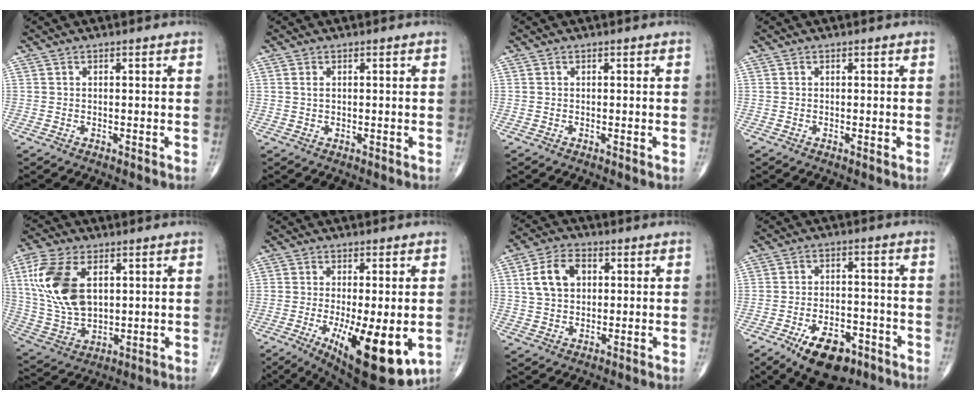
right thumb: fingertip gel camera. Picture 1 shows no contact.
{"total": 1.0, "force": [0.4, 0.6, 0.7], "torque": [-0.017, 0.003, 0.010]}
{"total": 0.0}
{"total": 0.0}
{"total": 16.3, "force": [4.5, 9.7, 12.4], "torque": [-0.251, -0.010, 0.094]}
{"total": 15.7, "force": [-4.4, 5.1, 14.2], "torque": [-0.198, -0.025, -0.051]}
{"total": 8.9, "force": [2.2, 6.1, 6.0], "torque": [-0.102, 0.007, 0.038]}
{"total": 12.1, "force": [-7.0, 6.2, 7.6], "torque": [-0.100, 0.036, -0.105]}